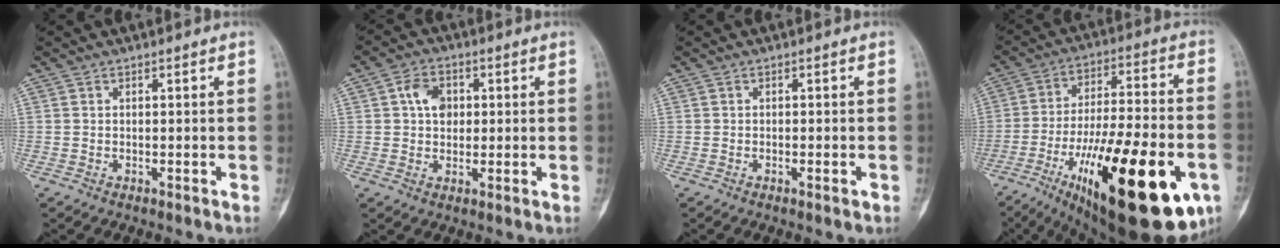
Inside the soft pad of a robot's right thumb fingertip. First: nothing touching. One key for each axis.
{"total": 5.8, "fx": 1.2, "fy": 4.5, "fz": 3.5, "tx": -0.038, "ty": 0.005, "tz": 0.017}
{"total": 0.9, "fx": -0.4, "fy": 0.4, "fz": 0.7, "tx": -0.012, "ty": -0.001, "tz": -0.005}
{"total": 33.5, "fx": -12.4, "fy": 11.3, "fz": 29.0, "tx": -0.411, "ty": 0.029, "tz": -0.177}